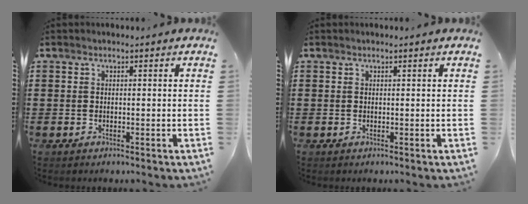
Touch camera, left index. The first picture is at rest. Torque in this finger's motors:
{"motor_torque": [-0.04, -0.02, -0.01, 0.00]}